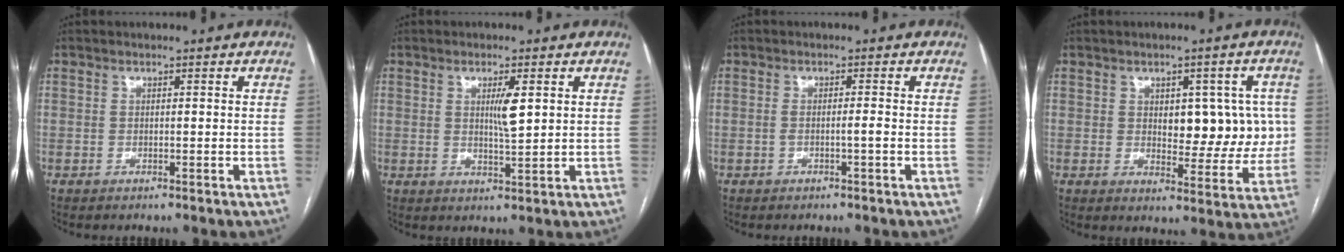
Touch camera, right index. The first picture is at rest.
{"total": 3.9, "force": [1.2, 0.5, 3.7], "torque": [-0.062, -0.005, 0.019]}
{"total": 1.4, "force": [-0.5, -0.2, 1.3], "torque": [-0.023, 0.000, -0.008]}
{"total": 9.1, "force": [1.3, 4.9, 7.5], "torque": [-0.079, 0.012, 0.028]}